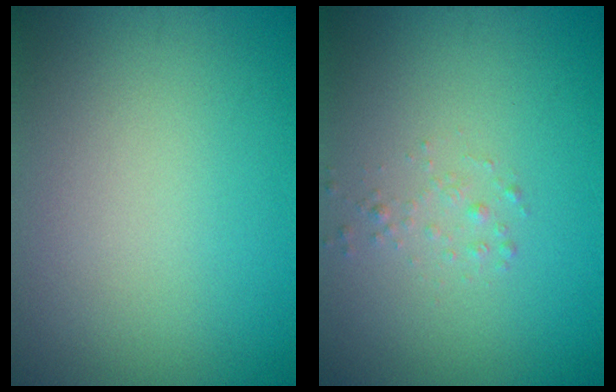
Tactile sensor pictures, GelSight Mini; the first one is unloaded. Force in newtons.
{"total": 0.8, "press": 0.7, "slide": 0.1}